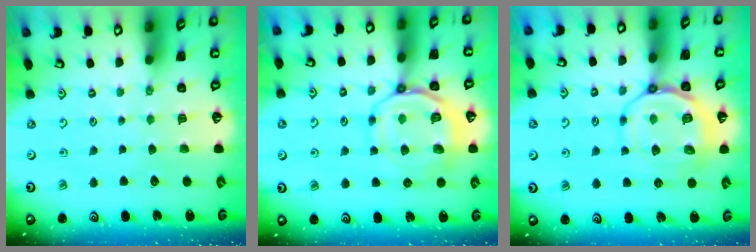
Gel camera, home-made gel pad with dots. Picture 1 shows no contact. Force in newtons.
{"total": 11.6, "press": 11.5, "slide": 1.7}
{"total": 13.0, "press": 12.8, "slide": 2.0}